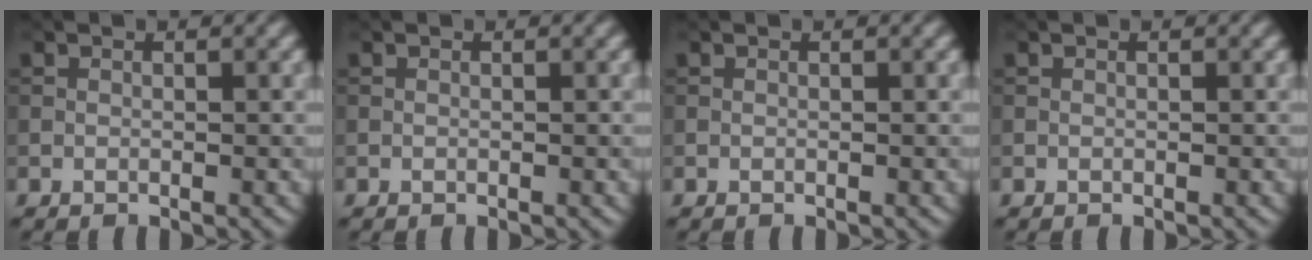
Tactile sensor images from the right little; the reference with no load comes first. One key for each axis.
{"total": 0.0}
{"total": 0.0}
{"total": 0.0}